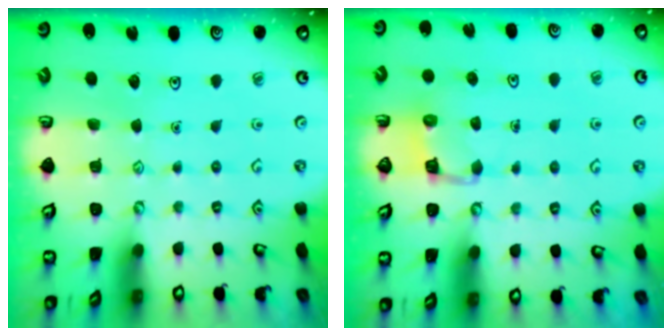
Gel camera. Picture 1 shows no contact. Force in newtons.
{"total": 3.3, "press": 3.3, "slide": 0.3}